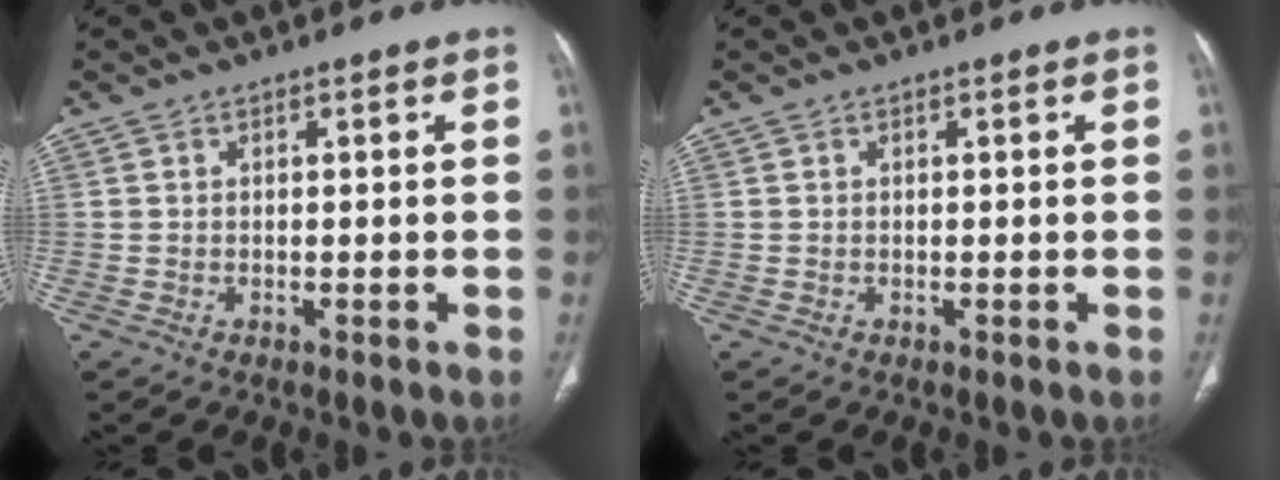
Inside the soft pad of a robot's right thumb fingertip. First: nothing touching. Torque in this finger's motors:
{"motor_torque": [0.13, 0.17, -0.16, 0.16, 0.04]}